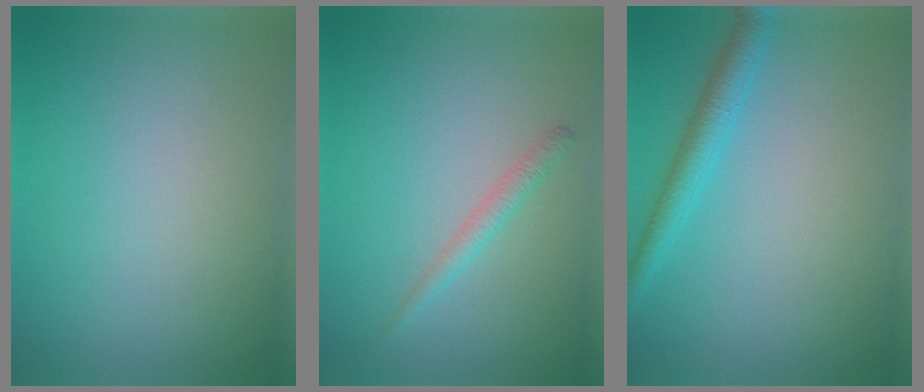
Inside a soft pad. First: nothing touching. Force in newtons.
{"total": 1.4, "press": 1.4, "slide": 0.1}
{"total": 2.7, "press": 2.7, "slide": 0.2}